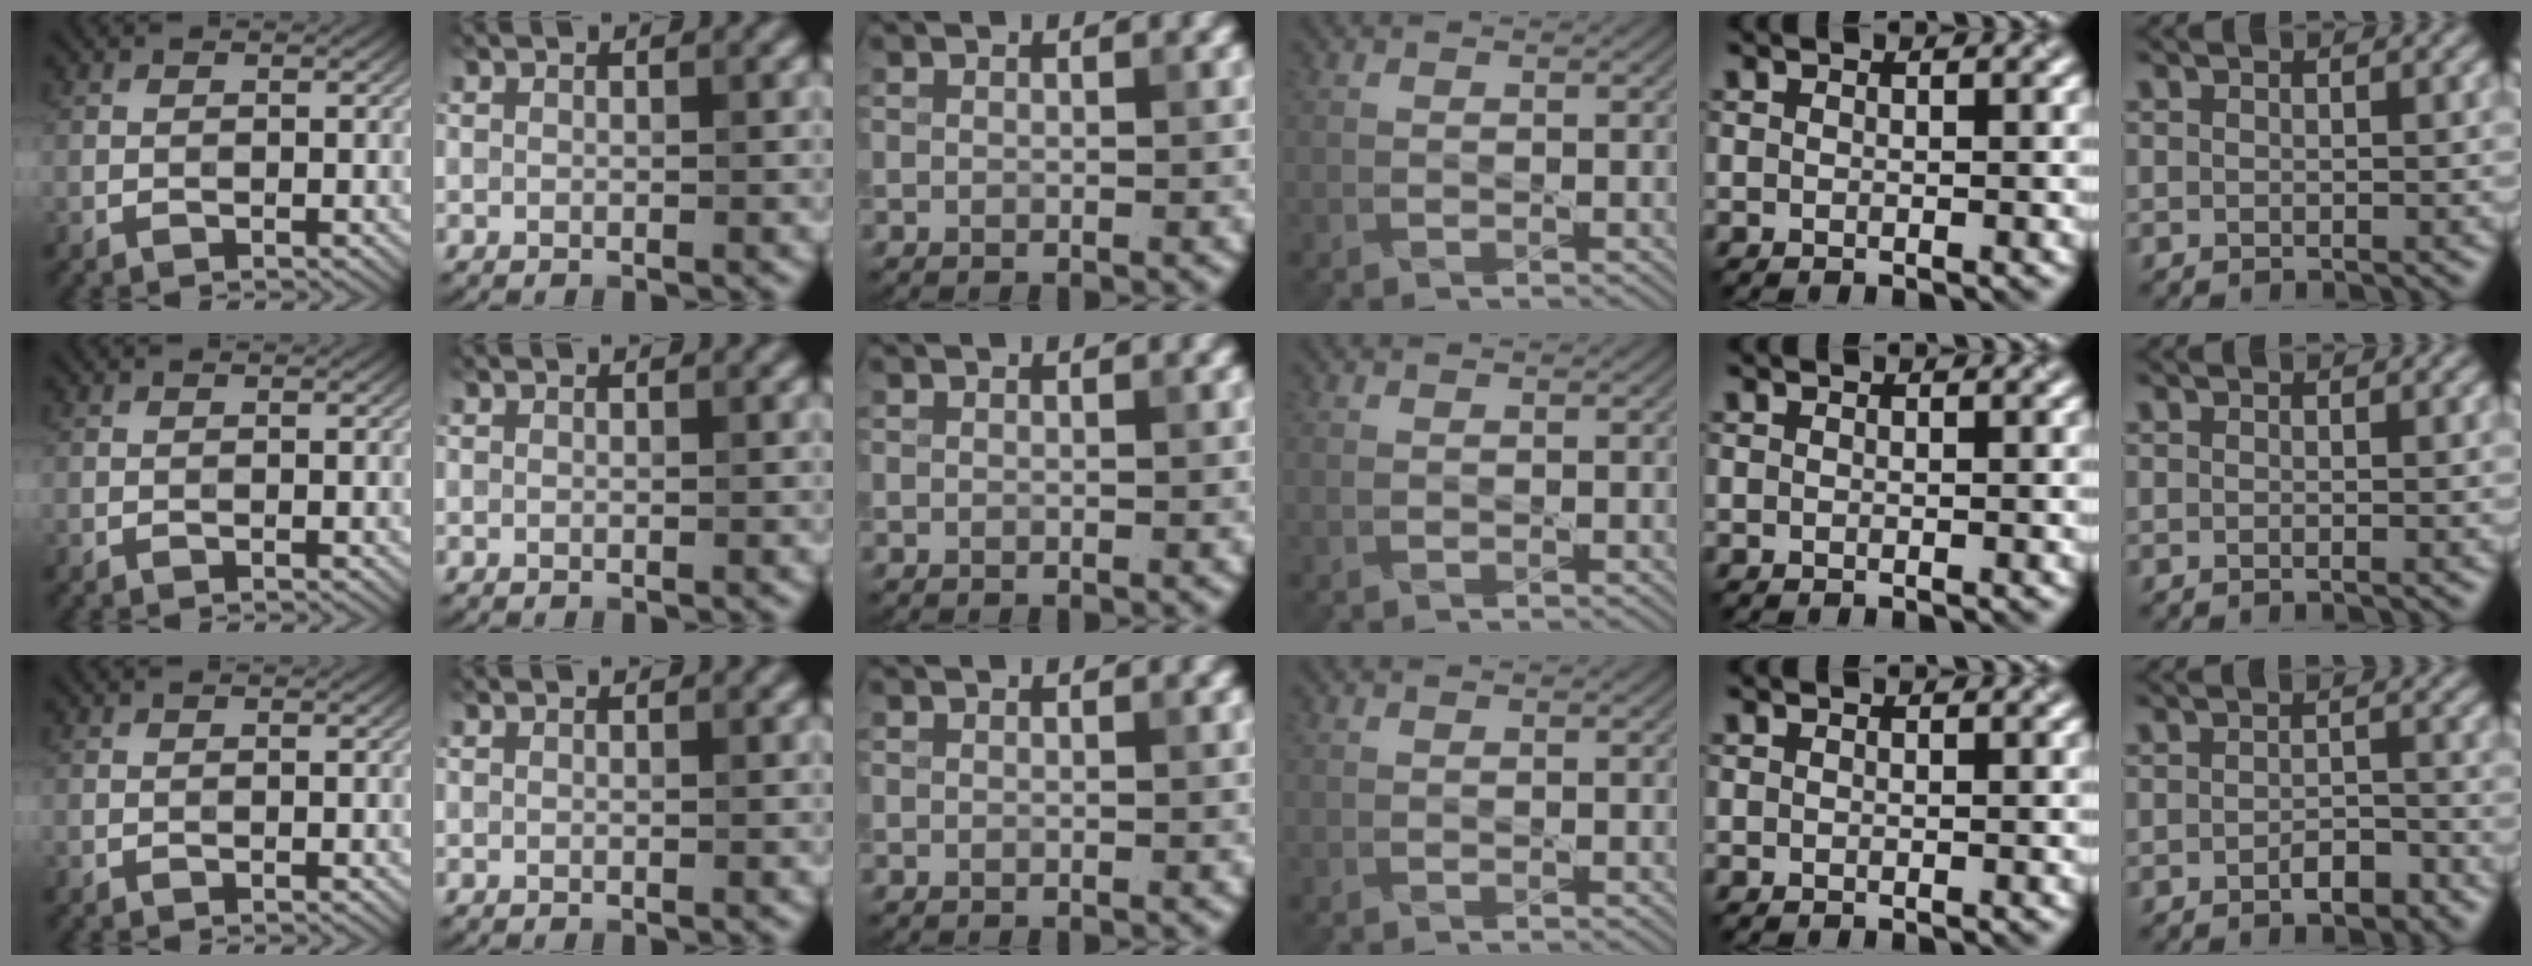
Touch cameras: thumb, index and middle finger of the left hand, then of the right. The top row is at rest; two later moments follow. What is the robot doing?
{"motion": "pour", "object": "bucket"}